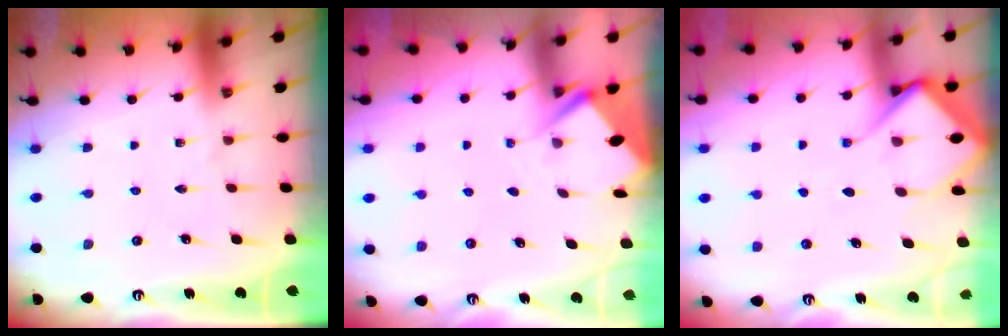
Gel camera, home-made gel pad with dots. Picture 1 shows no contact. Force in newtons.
{"total": 2.8, "press": 2.8, "slide": 0.3}
{"total": 9.2, "press": 9.2, "slide": 0.9}